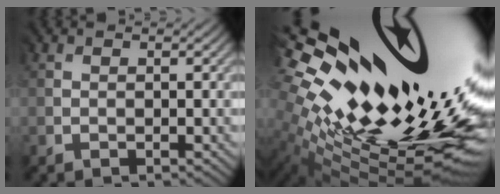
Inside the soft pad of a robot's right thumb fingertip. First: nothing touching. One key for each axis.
{"total": 18.5, "fx": 3.3, "fy": 7.6, "fz": 16.5, "tx": -0.286, "ty": -0.005, "tz": 0.078}